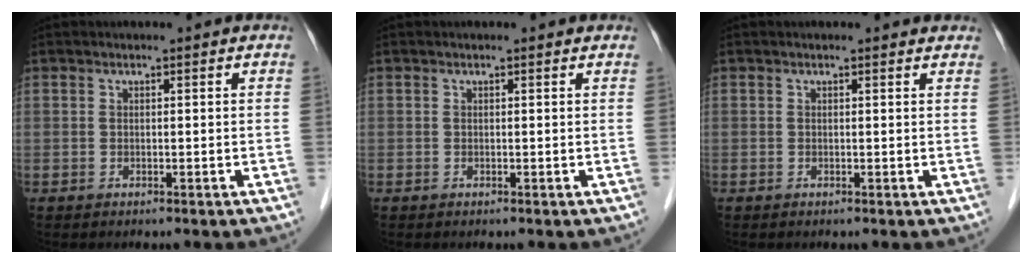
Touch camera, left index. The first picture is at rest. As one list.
[{"total": 0.7, "force": [0.7, 0.2, 0.2], "torque": [-0.008, 0.003, 0.001]}, {"total": 2.1, "force": [1.9, 0.7, 0.5], "torque": [-0.013, 0.007, 0.008]}]